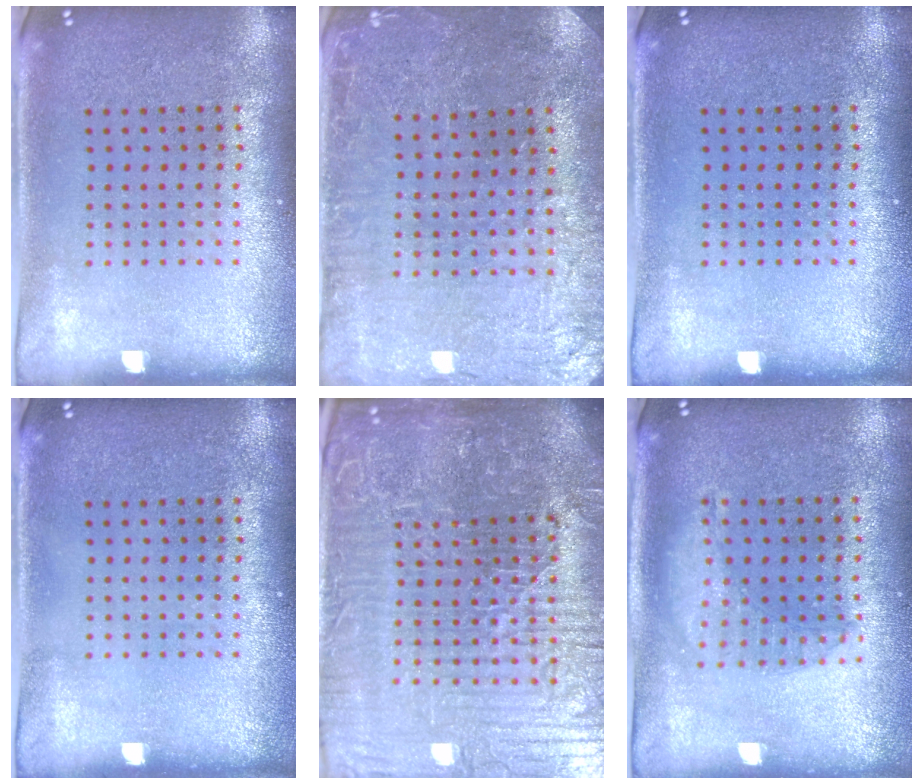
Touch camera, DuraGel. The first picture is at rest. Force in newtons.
{"total": 1.2, "press": 1.2, "slide": 0.1}
{"total": 0.0}
{"total": 0.0}
{"total": 8.0, "press": 7.0, "slide": 3.7}
{"total": 1.4, "press": 1.3, "slide": 0.4}